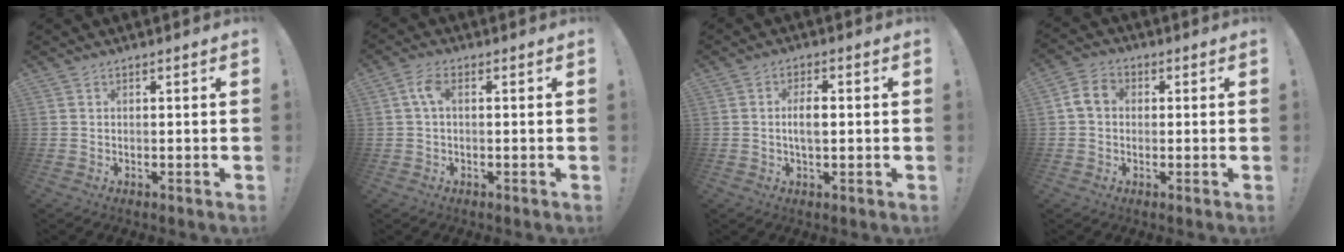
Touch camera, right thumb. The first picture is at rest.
{"total": 4.3, "force": [0.4, 2.0, 3.8], "torque": [-0.083, 0.011, 0.007]}
{"total": 5.0, "force": [0.0, 2.2, 4.5], "torque": [-0.073, 0.003, -0.006]}
{"total": 6.1, "force": [0.4, 4.8, 3.7], "torque": [-0.072, 0.017, 0.011]}